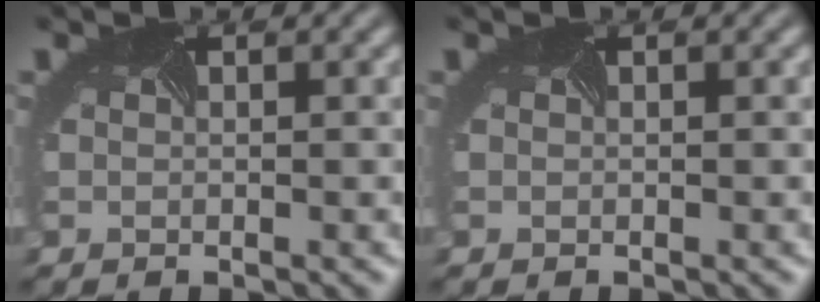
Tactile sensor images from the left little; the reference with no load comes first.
{"total": 0.0}